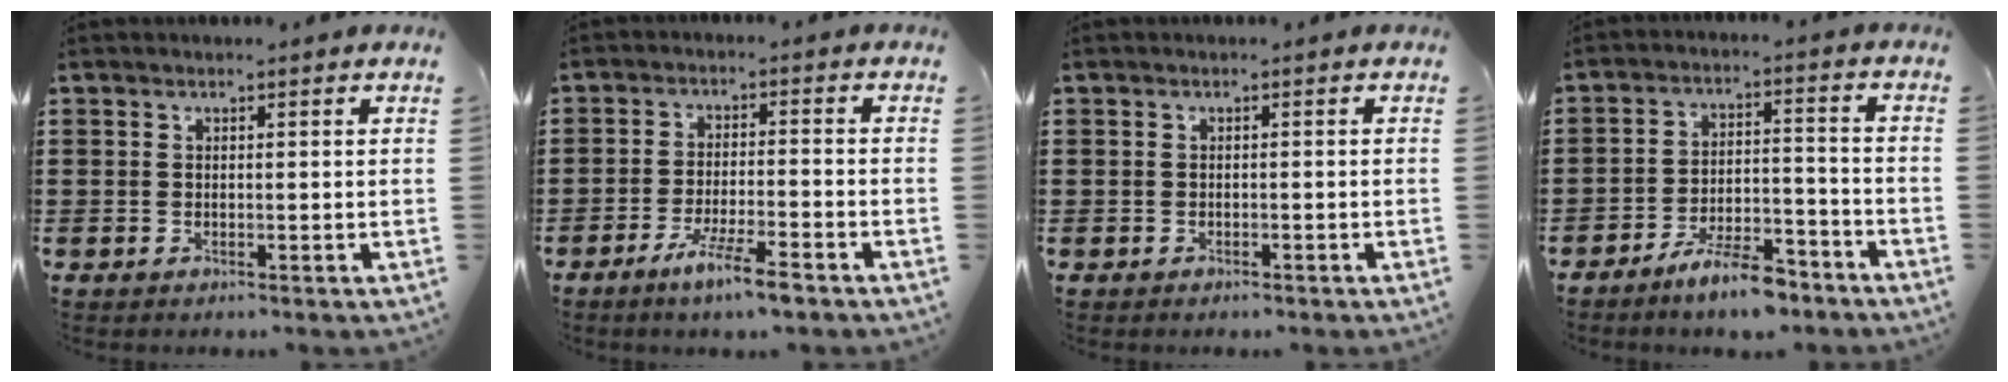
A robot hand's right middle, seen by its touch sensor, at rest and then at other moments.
{"total": 5.9, "force": [-4.3, 0.3, 4.1], "torque": [-0.077, -0.007, -0.077]}
{"total": 0.6, "force": [-0.5, 0.4, 0.0], "torque": [0.000, 0.003, -0.013]}
{"total": 7.4, "force": [-6.3, 1.4, 3.6], "torque": [-0.064, 0.010, -0.117]}